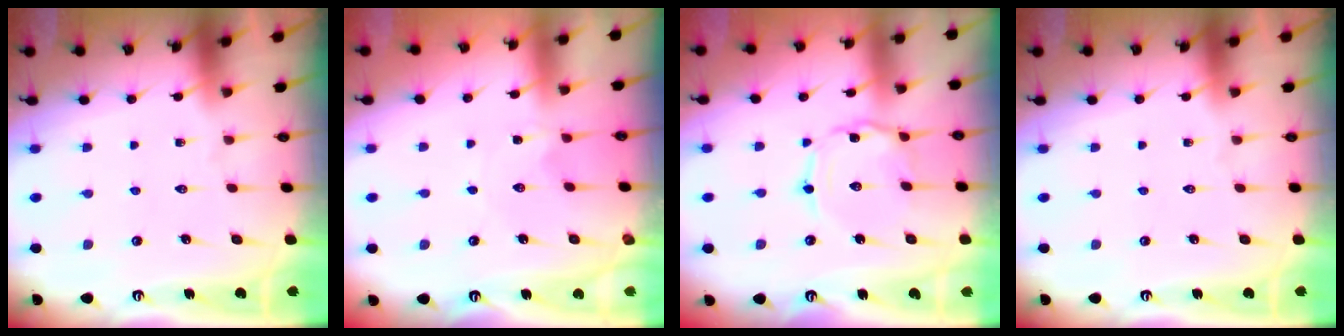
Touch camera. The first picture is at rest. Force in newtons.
{"total": 0.0}
{"total": 2.0, "press": 2.0, "slide": 0.2}
{"total": 0.0}